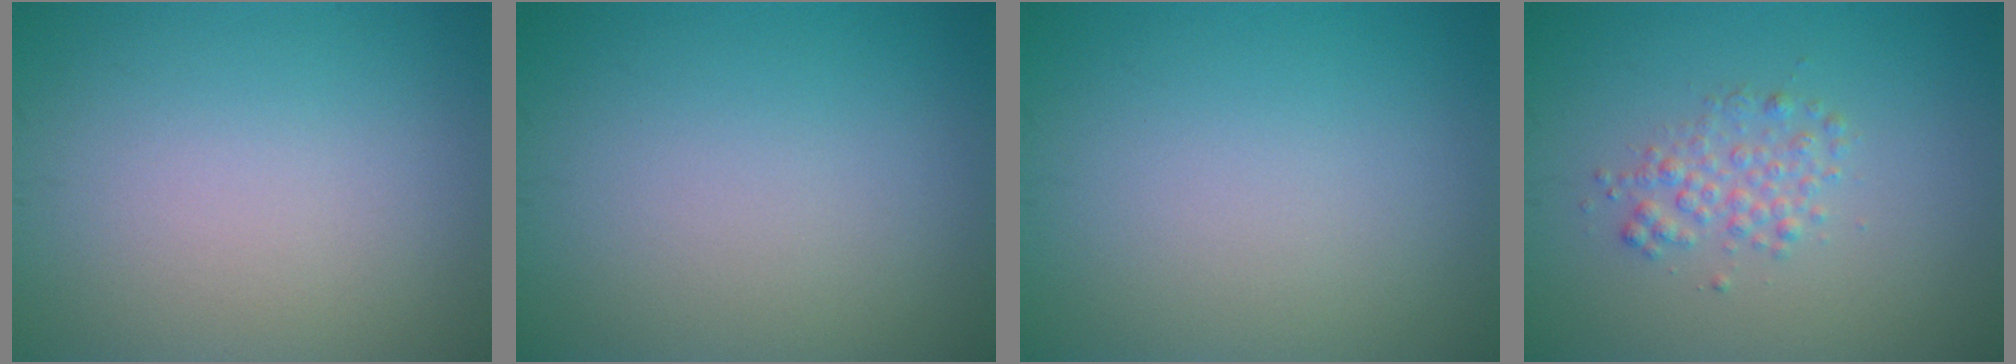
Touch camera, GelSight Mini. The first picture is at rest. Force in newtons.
{"total": 0.0}
{"total": 0.0}
{"total": 2.0, "press": 2.0, "slide": 0.0}